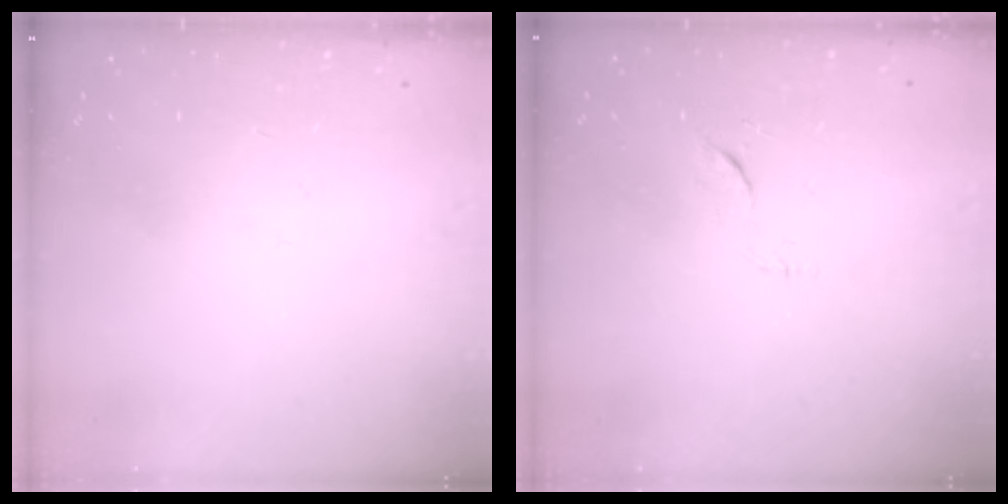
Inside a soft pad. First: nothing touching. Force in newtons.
{"total": 4.6, "press": 4.5, "slide": 0.5}